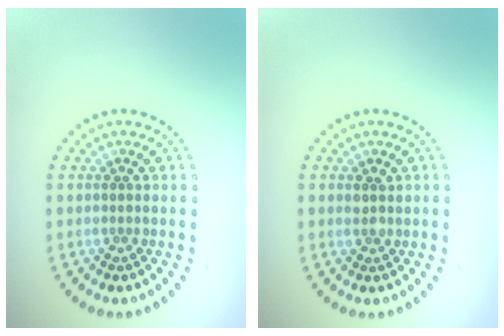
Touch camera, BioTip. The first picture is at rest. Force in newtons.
{"total": 1.3, "press": 1.1, "slide": 0.6}